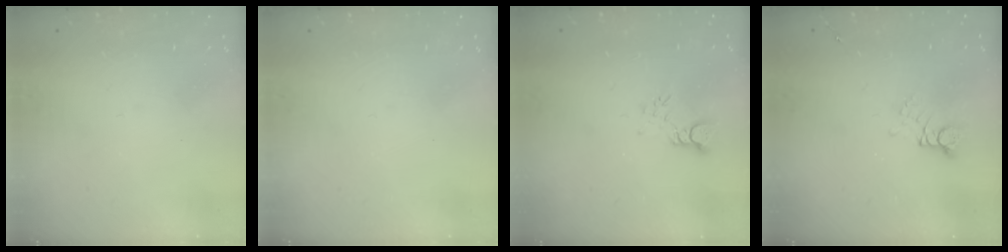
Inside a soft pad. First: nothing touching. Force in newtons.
{"total": 0.0}
{"total": 2.8, "press": 2.8, "slide": 0.5}
{"total": 2.7, "press": 2.7, "slide": 0.2}